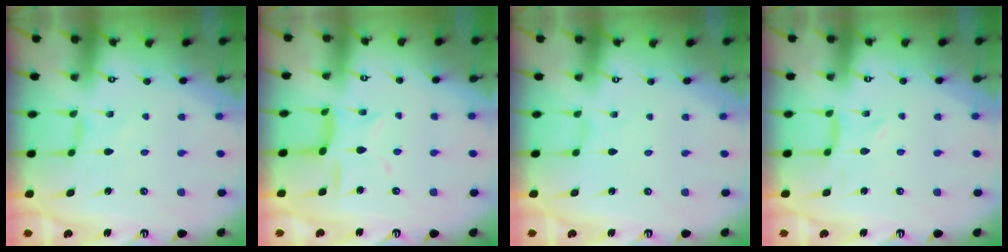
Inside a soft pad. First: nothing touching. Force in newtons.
{"total": 10.5, "press": 10.5, "slide": 0.8}
{"total": 0.0}
{"total": 0.9, "press": 0.8, "slide": 0.1}